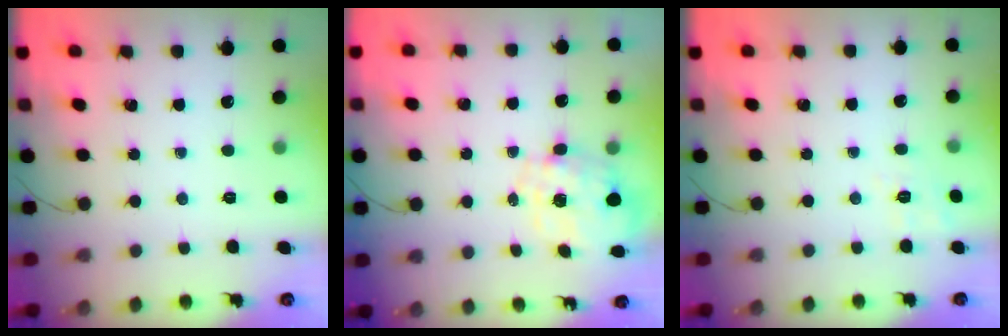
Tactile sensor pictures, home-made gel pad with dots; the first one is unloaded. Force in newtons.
{"total": 2.0, "press": 1.8, "slide": 1.0}
{"total": 4.1, "press": 3.6, "slide": 1.9}